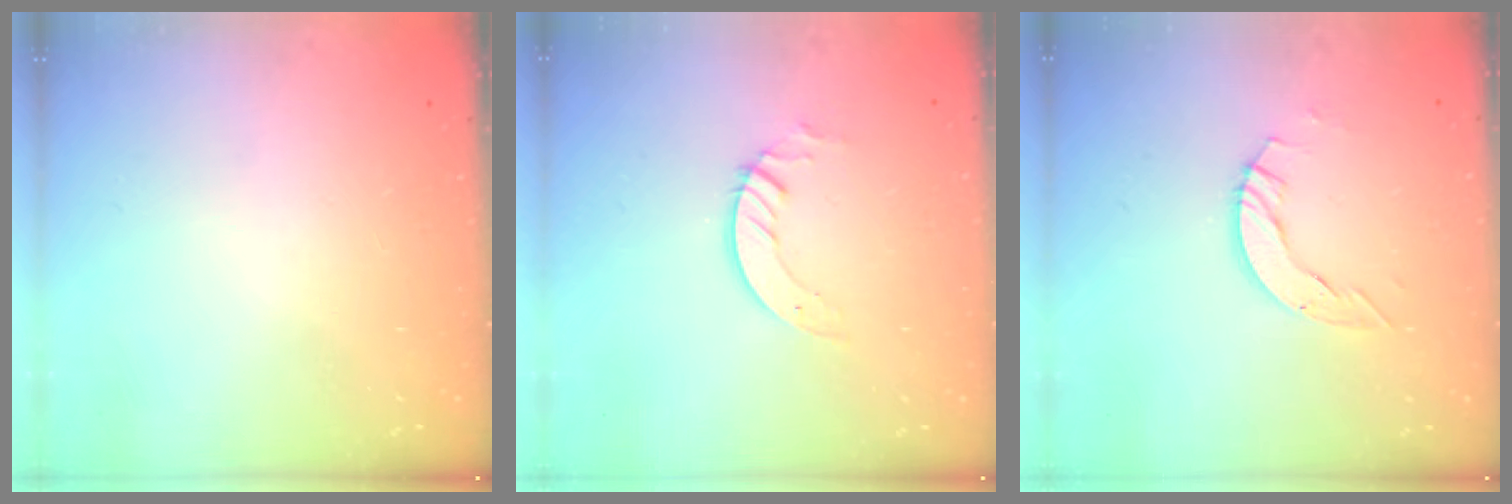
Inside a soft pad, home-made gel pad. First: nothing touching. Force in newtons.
{"total": 3.3, "press": 3.3, "slide": 0.2}
{"total": 5.0, "press": 5.0, "slide": 0.2}